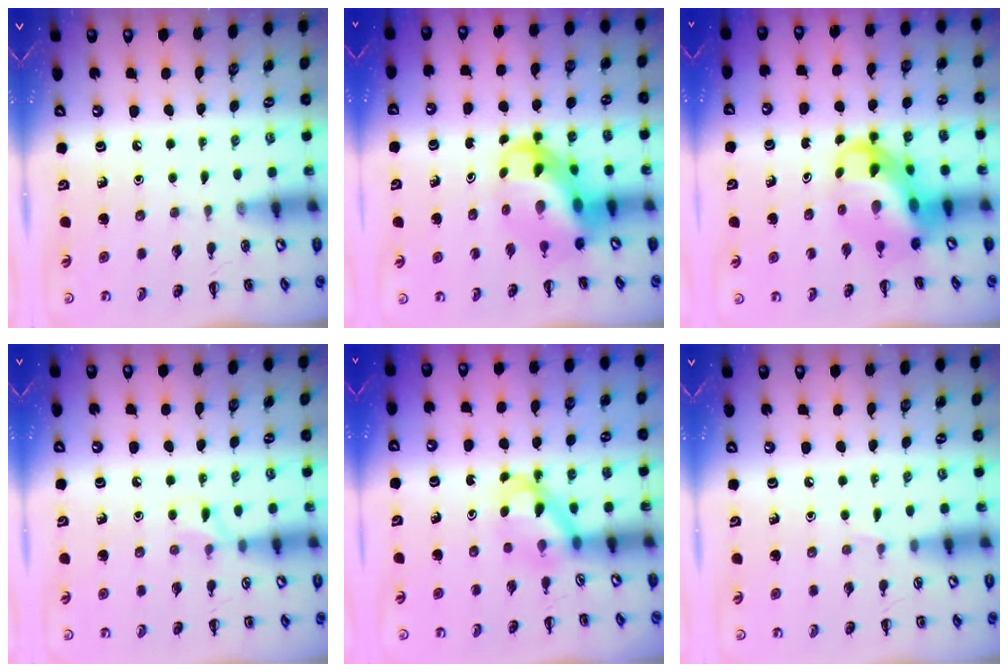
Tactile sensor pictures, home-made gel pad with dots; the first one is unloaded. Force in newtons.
{"total": 9.4, "press": 8.9, "slide": 2.9}
{"total": 9.4, "press": 8.9, "slide": 2.9}
{"total": 5.8, "press": 5.3, "slide": 2.2}
{"total": 4.7, "press": 4.7, "slide": 0.6}
{"total": 3.1, "press": 2.9, "slide": 1.1}